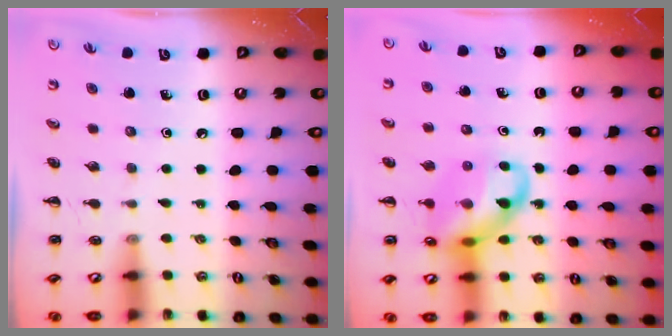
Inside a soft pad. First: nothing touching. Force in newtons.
{"total": 13.8, "press": 13.7, "slide": 2.2}